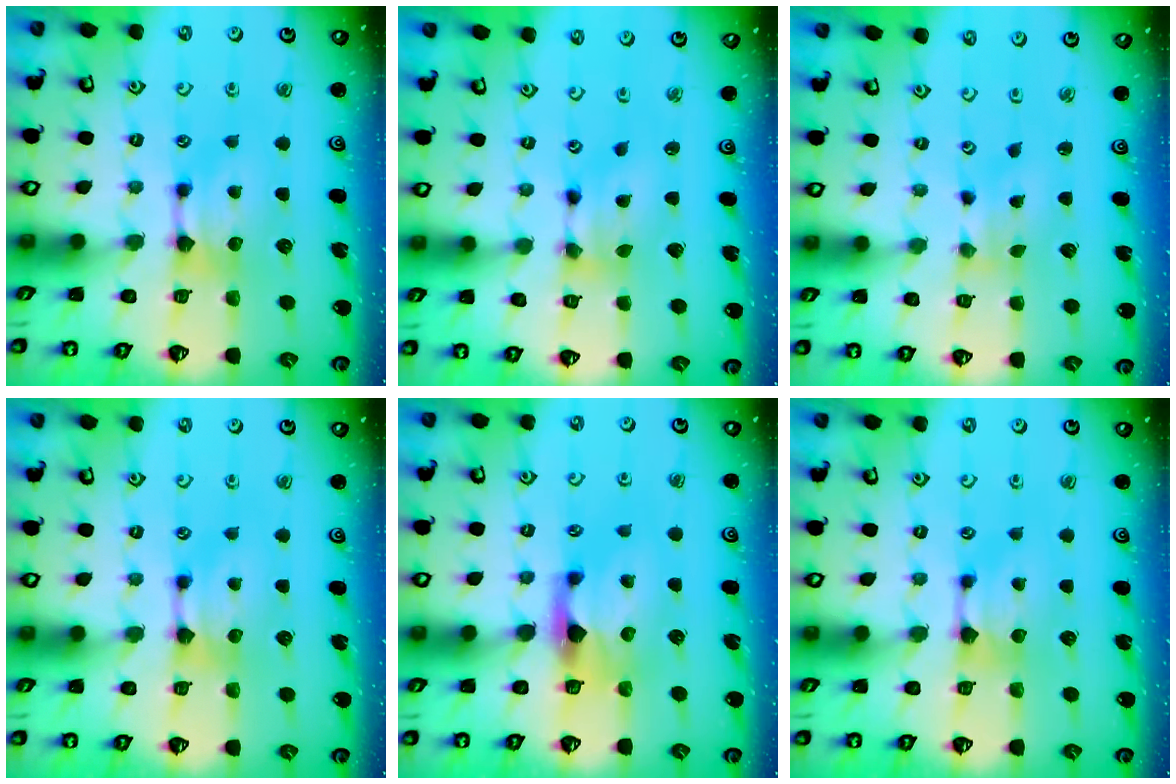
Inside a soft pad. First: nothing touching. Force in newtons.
{"total": 5.0, "press": 4.6, "slide": 1.9}
{"total": 2.6, "press": 2.5, "slide": 0.9}
{"total": 0.0}
{"total": 2.2, "press": 1.7, "slide": 1.4}
{"total": 0.5, "press": 0.4, "slide": 0.3}